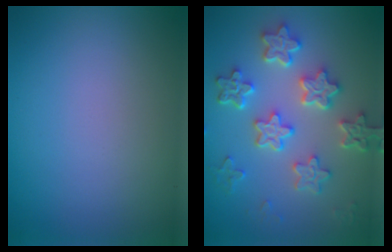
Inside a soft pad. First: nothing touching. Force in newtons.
{"total": 5.8, "press": 4.7, "slide": 3.4}